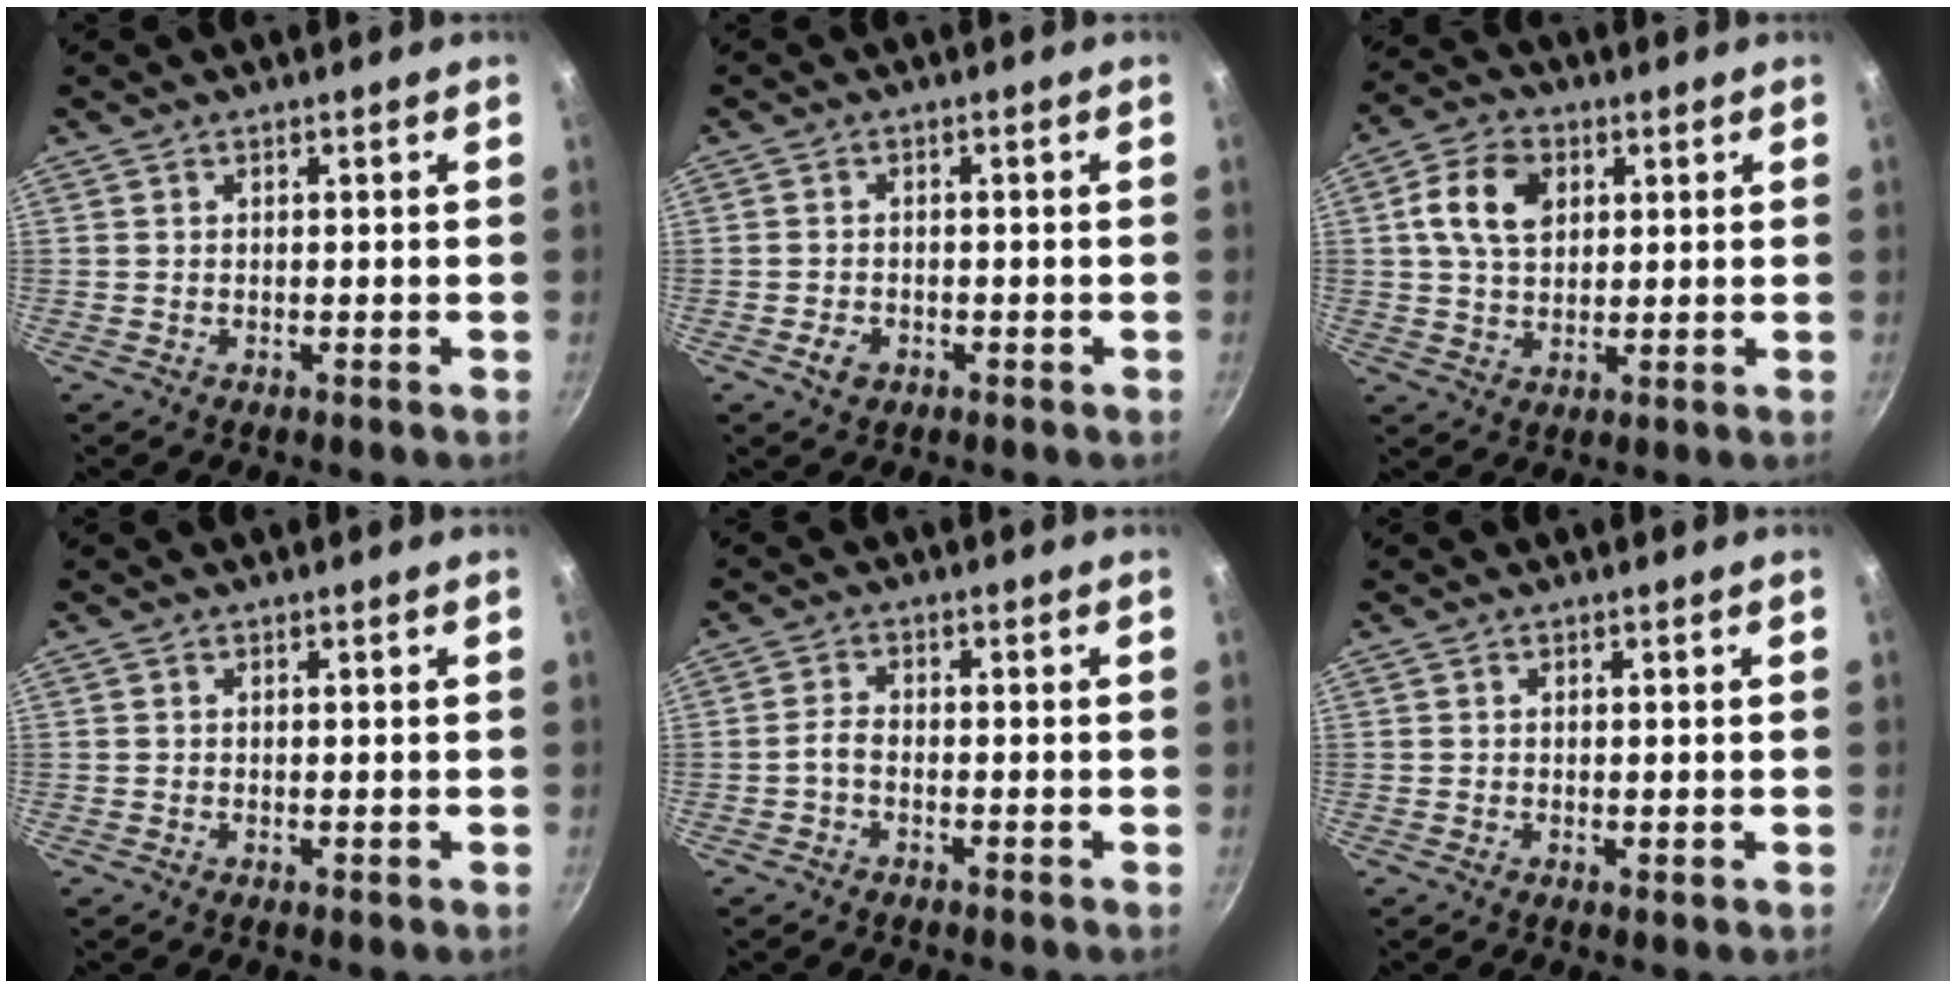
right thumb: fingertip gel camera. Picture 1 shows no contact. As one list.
[{"total": 2.9, "force": [-1.3, 2.1, 1.6], "torque": [-0.025, 0.011, -0.021]}, {"total": 9.7, "force": [2.6, 6.7, 6.5], "torque": [-0.109, 0.007, 0.040]}, {"total": 0.0}, {"total": 2.1, "force": [-1.2, 1.0, 1.5], "torque": [-0.037, 0.014, -0.030]}, {"total": 0.8, "force": [0.0, 0.3, 0.8], "torque": [-0.012, -0.002, -0.001]}]